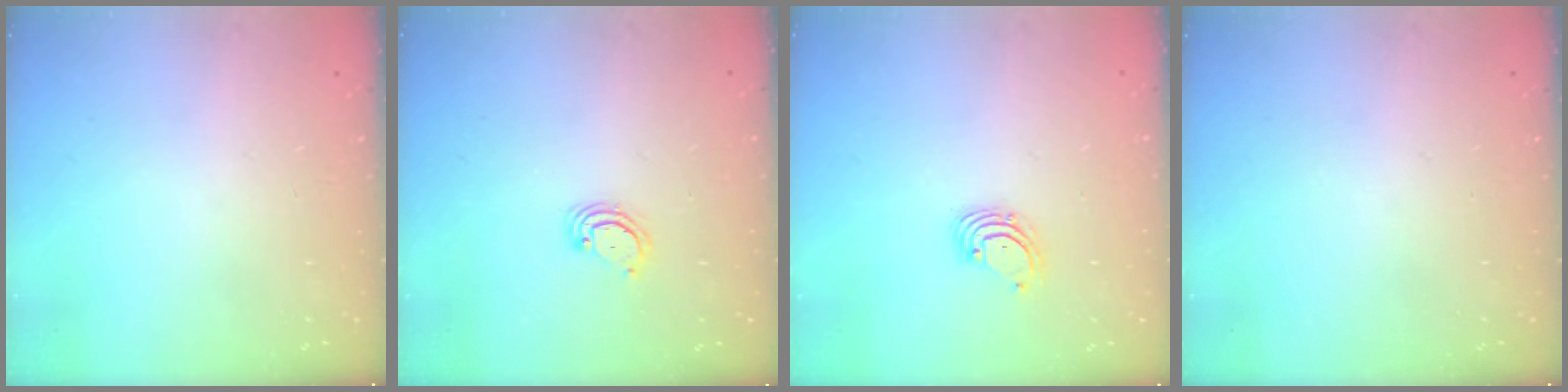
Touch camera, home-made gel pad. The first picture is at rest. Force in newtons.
{"total": 2.9, "press": 2.9, "slide": 0.3}
{"total": 1.8, "press": 1.8, "slide": 0.2}
{"total": 0.0}